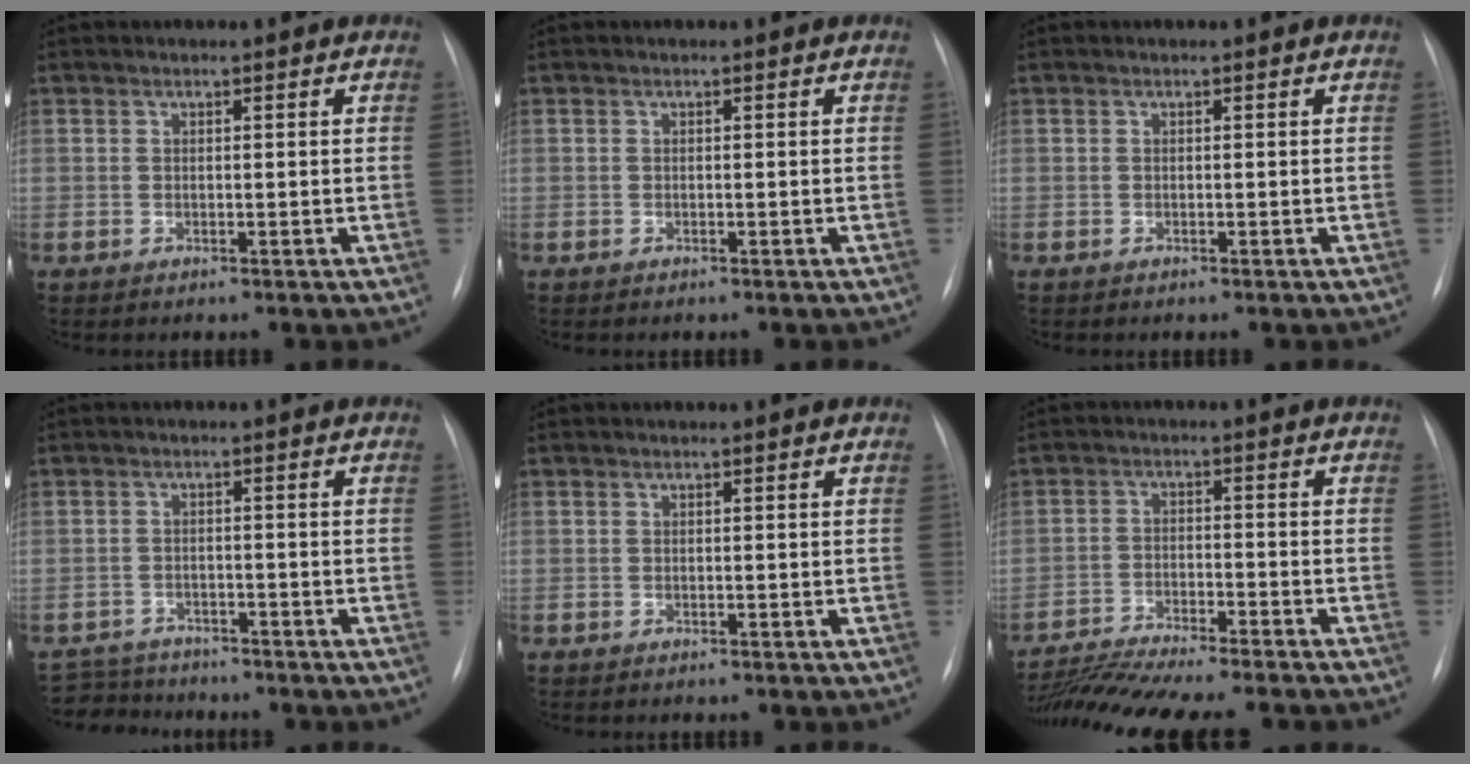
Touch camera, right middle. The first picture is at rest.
{"total": 0.0}
{"total": 0.0}
{"total": 4.6, "force": [-4.4, 1.1, -0.9], "torque": [0.019, -0.005, -0.075]}
{"total": 0.0}
{"total": 15.9, "force": [-14.3, 0.4, 6.9], "torque": [-0.118, -0.021, -0.220]}